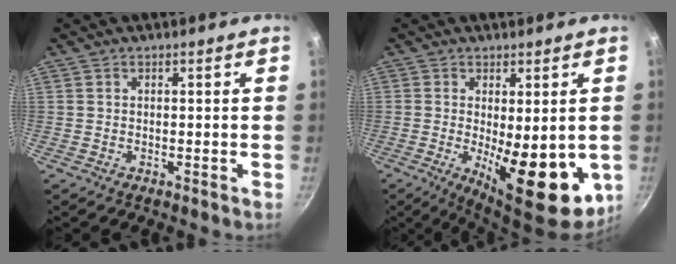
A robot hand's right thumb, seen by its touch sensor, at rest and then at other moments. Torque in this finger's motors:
{"motor_torque": [-0.27, 1.32, 1.55, -0.32, 0.15]}